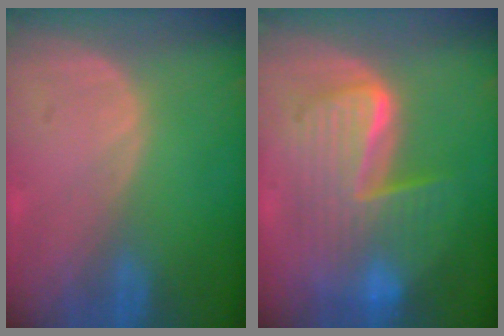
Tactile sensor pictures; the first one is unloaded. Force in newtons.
{"total": 10.3, "press": 10.3, "slide": 0.9}